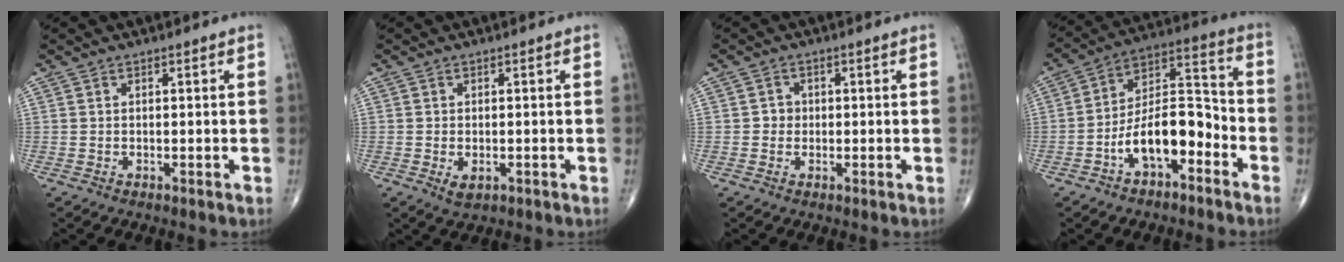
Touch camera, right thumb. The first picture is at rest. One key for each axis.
{"total": 2.6, "fx": -0.8, "fy": 1.5, "fz": 1.9, "tx": -0.031, "ty": -0.002, "tz": -0.008}
{"total": 1.9, "fx": -0.1, "fy": 1.8, "fz": 0.6, "tx": 0.004, "ty": 0.006, "tz": -0.006}
{"total": 13.5, "fx": -5.6, "fy": 6.6, "fz": 10.4, "tx": -0.159, "ty": 0.065, "tz": -0.101}